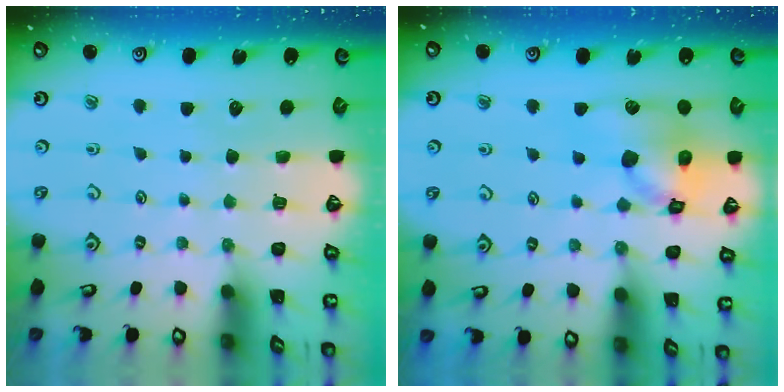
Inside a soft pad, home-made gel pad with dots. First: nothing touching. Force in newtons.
{"total": 13.5, "press": 13.3, "slide": 2.0}